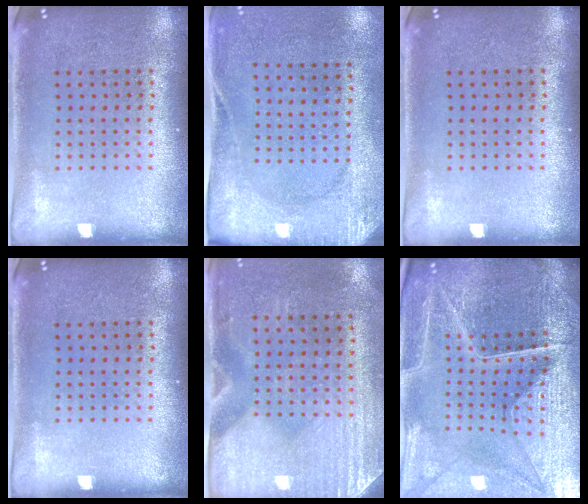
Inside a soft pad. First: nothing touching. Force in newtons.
{"total": 2.7, "press": 2.1, "slide": 1.7}
{"total": 0.0}
{"total": 0.0}
{"total": 2.9, "press": 2.5, "slide": 1.5}
{"total": 5.1, "press": 4.9, "slide": 1.4}